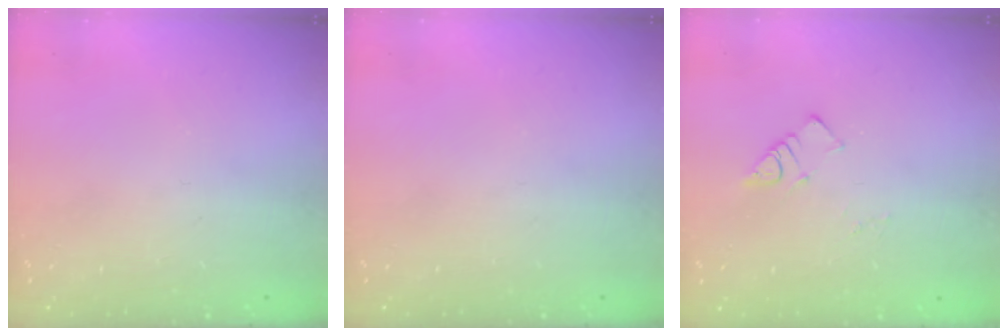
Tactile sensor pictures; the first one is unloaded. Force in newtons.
{"total": 0.0}
{"total": 3.6, "press": 3.6, "slide": 0.5}